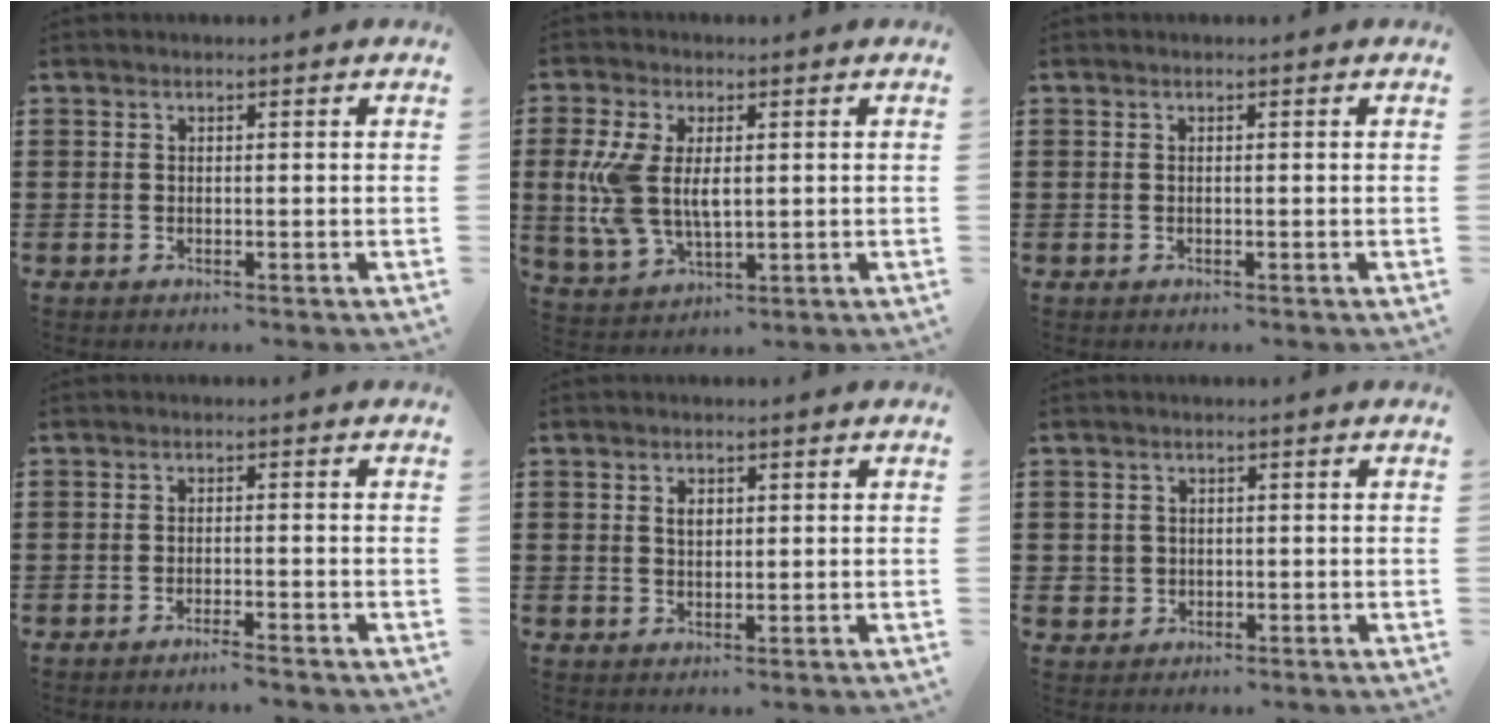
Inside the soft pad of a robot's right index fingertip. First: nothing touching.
{"total": 8.1, "force": [0.8, 4.6, 6.6], "torque": [-0.164, 0.002, 0.009]}
{"total": 0.0}
{"total": 1.9, "force": [-1.7, -0.2, 0.7], "torque": [-0.013, 0.000, -0.032]}
{"total": 1.8, "force": [0.5, 1.1, 1.3], "torque": [-0.029, 0.005, 0.009]}
{"total": 2.0, "force": [-0.2, 2.0, 0.1], "torque": [-0.011, 0.008, -0.008]}